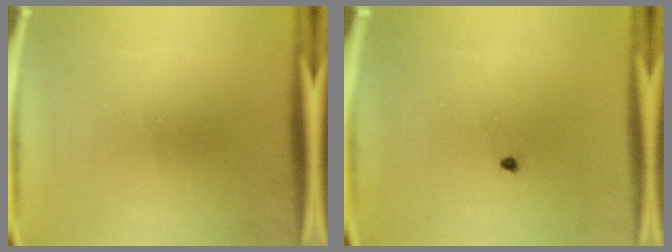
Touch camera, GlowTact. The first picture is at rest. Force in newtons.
{"total": 0.6}